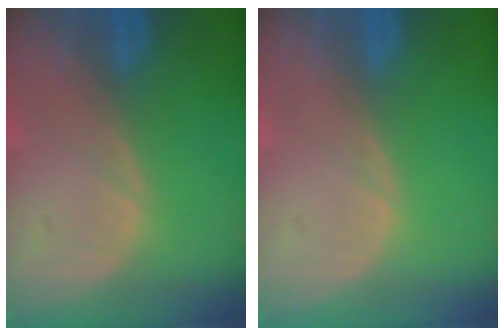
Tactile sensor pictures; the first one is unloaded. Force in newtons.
{"total": 0.0}